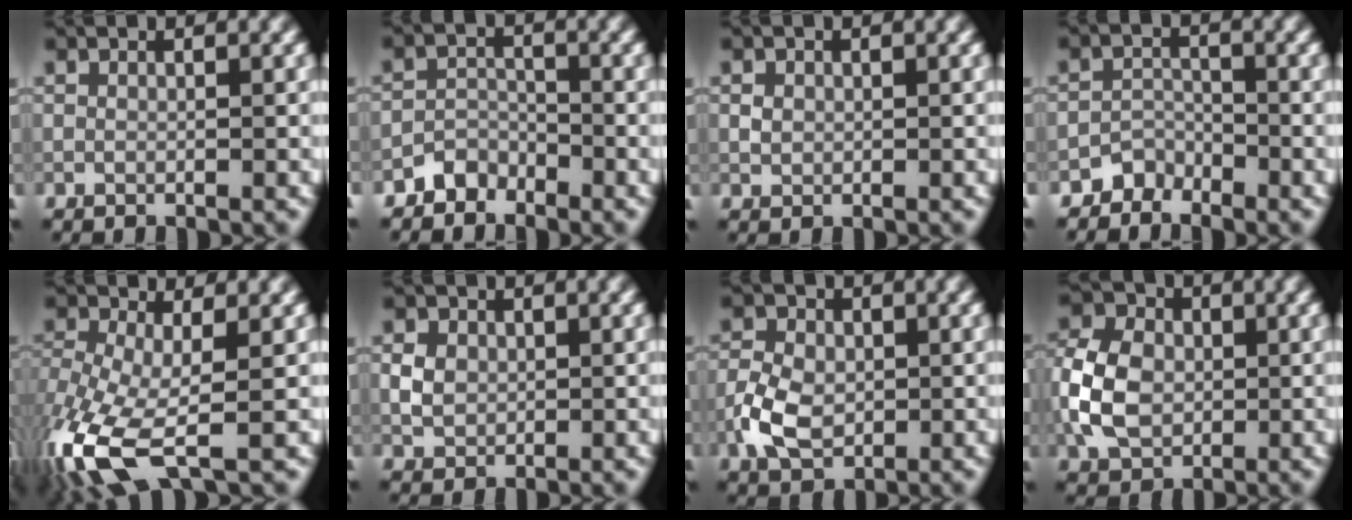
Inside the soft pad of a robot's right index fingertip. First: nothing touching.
{"total": 2.1, "force": [-1.8, 1.1, 0.2], "torque": [0.004, 0.012, -0.035]}
{"total": 0.9, "force": [0.1, 0.8, 0.4], "torque": [-0.005, -0.001, 0.000]}
{"total": 1.9, "force": [-1.6, 0.9, -0.1], "torque": [0.009, 0.012, -0.030]}
{"total": 8.9, "force": [-3.8, 3.9, 7.0], "torque": [-0.167, -0.015, -0.080]}
{"total": 2.3, "force": [0.1, 2.0, 1.2], "torque": [-0.024, -0.002, 0.002]}
{"total": 5.0, "force": [-1.2, 3.5, 3.4], "torque": [-0.068, 0.001, -0.027]}
{"total": 7.6, "force": [-0.9, 5.6, 5.0], "torque": [-0.120, 0.011, -0.030]}